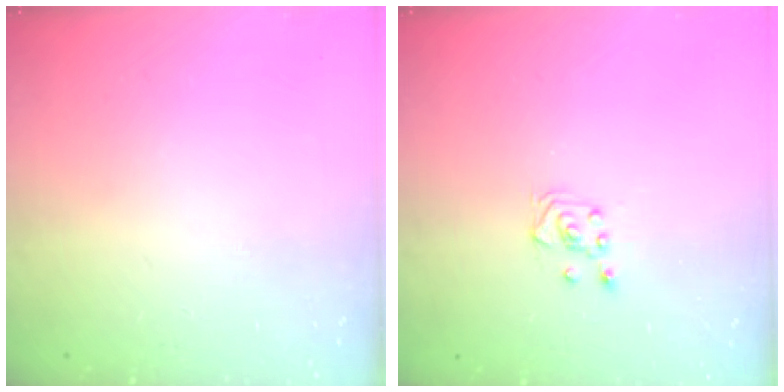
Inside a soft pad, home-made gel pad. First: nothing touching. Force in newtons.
{"total": 3.4, "press": 3.3, "slide": 0.8}